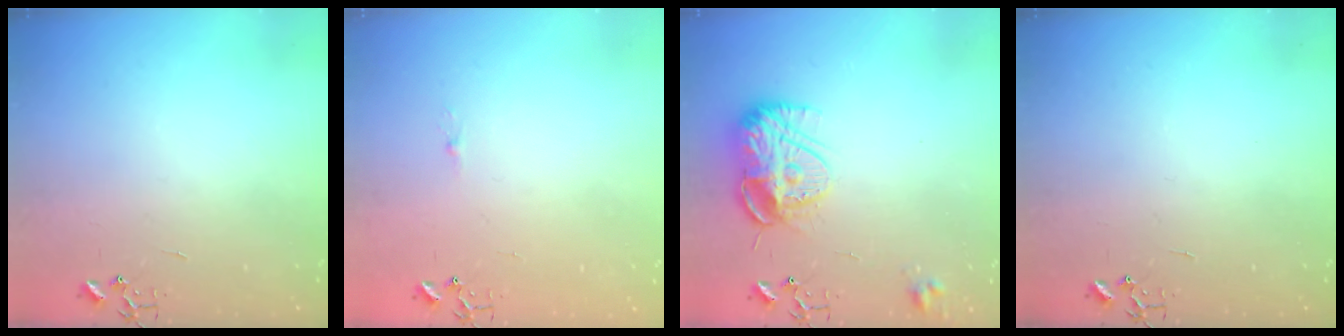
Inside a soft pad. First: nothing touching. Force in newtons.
{"total": 3.6, "press": 3.6, "slide": 0.5}
{"total": 12.6, "press": 12.6, "slide": 1.1}
{"total": 0.0}